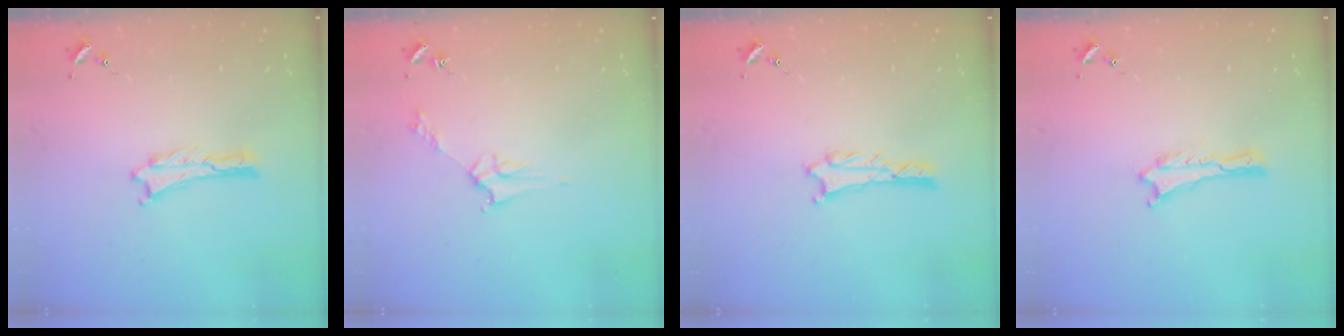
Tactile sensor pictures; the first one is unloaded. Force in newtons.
{"total": 2.8, "press": 2.8, "slide": 0.3}
{"total": 1.3, "press": 1.3, "slide": 0.3}
{"total": 0.0}